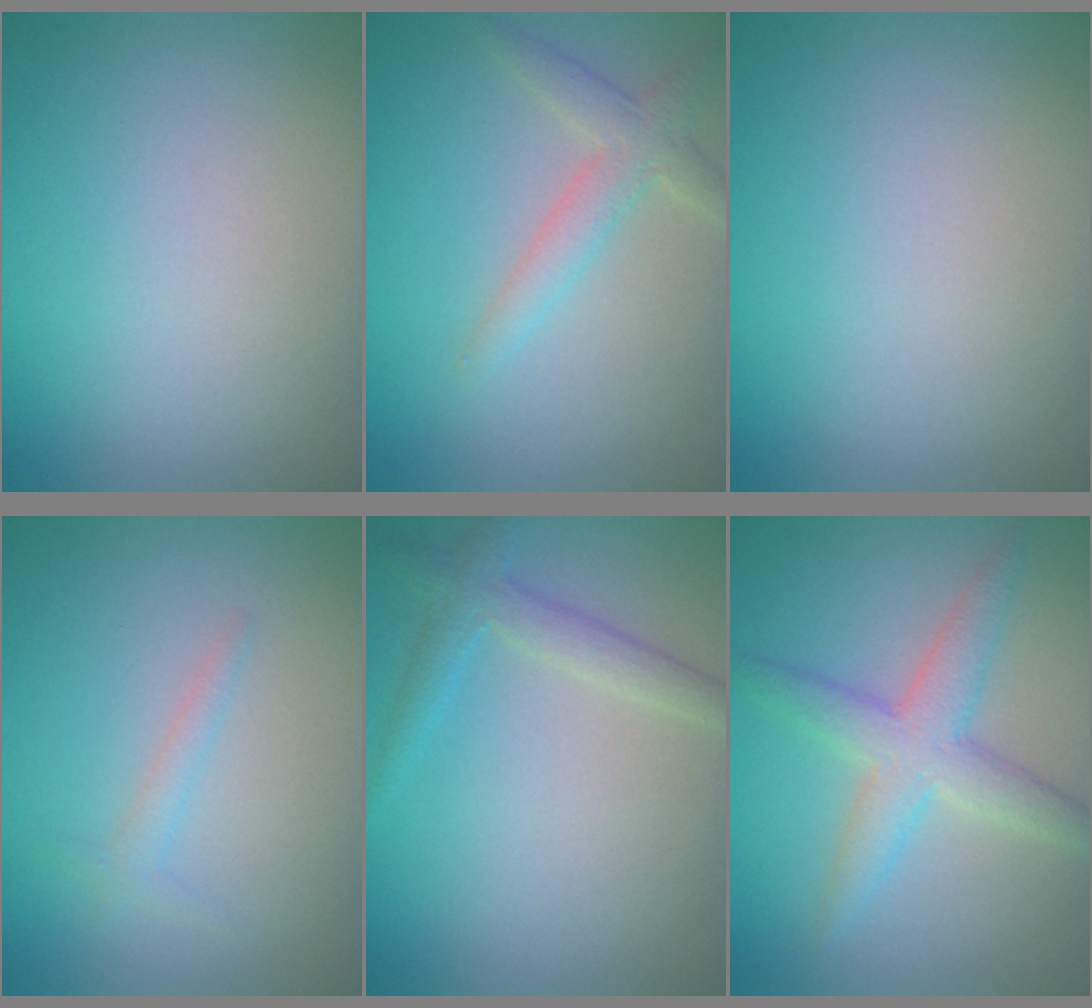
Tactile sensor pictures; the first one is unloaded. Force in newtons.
{"total": 2.5, "press": 2.5, "slide": 0.1}
{"total": 0.0}
{"total": 1.0, "press": 1.0, "slide": 0.1}
{"total": 2.3, "press": 2.3, "slide": 0.1}
{"total": 3.9, "press": 3.9, "slide": 0.1}